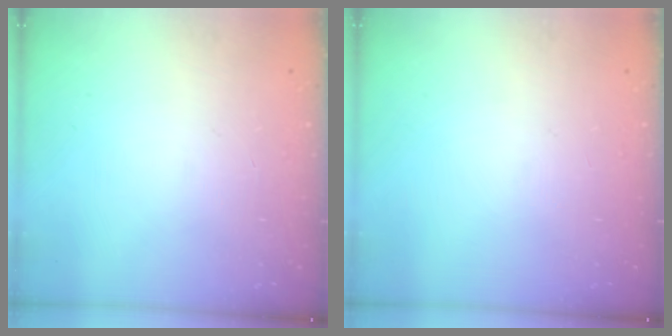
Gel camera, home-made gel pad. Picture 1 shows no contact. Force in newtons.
{"total": 0.0}